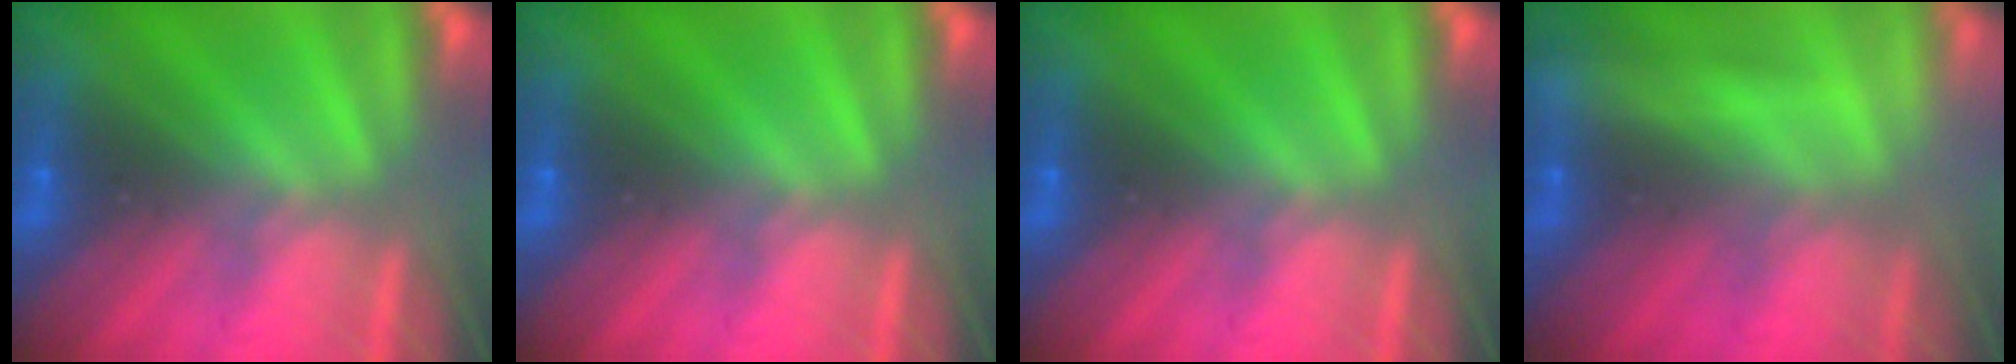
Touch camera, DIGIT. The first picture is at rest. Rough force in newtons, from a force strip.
{"total": 0.0}
{"total": 0.0}
{"total": 2.3}